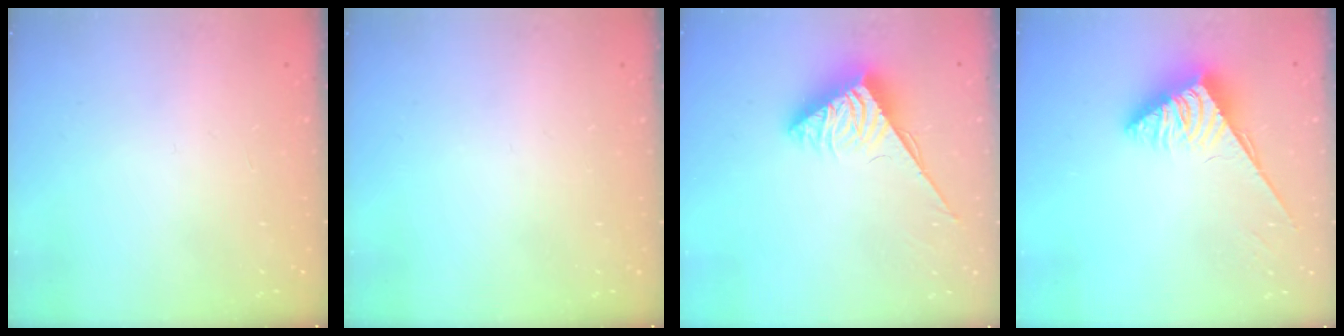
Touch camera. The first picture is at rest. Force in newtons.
{"total": 0.0}
{"total": 4.0, "press": 4.0, "slide": 0.5}
{"total": 3.8, "press": 3.8, "slide": 0.6}